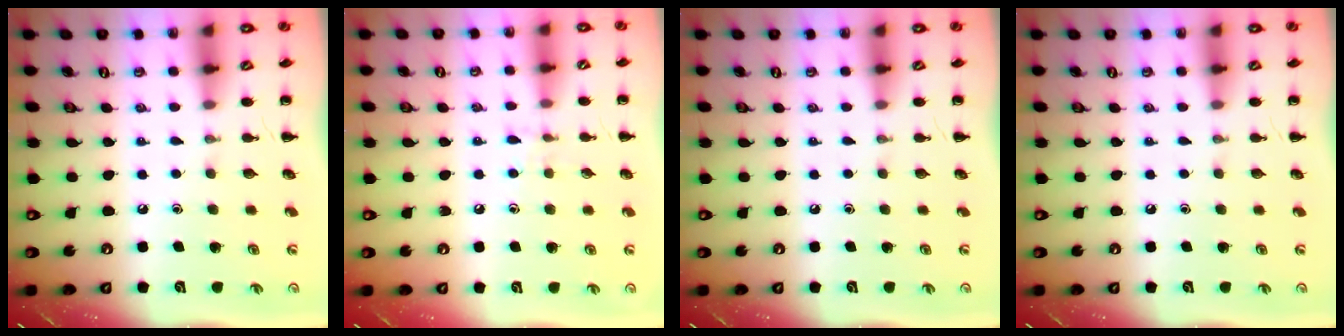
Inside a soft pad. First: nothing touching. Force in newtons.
{"total": 5.1, "press": 4.8, "slide": 1.5}
{"total": 0.0}
{"total": 0.0}